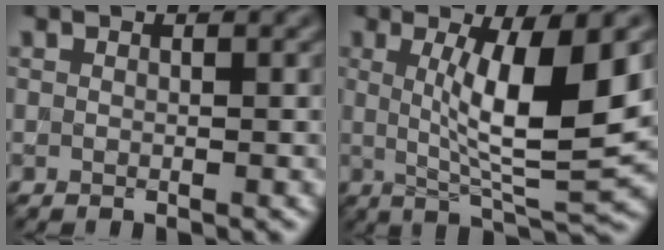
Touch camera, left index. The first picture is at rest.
{"total": 9.1, "force": [1.0, 1.8, 8.9], "torque": [-0.138, -0.015, 0.027]}